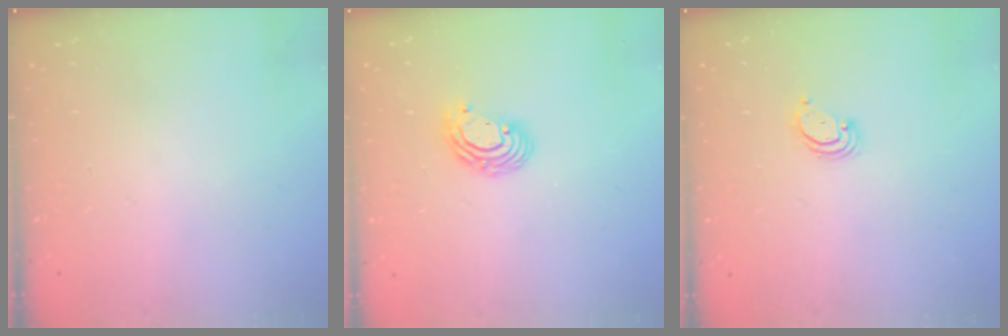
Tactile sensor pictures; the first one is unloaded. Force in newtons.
{"total": 6.9, "press": 6.9, "slide": 0.8}
{"total": 2.3, "press": 2.3, "slide": 0.2}